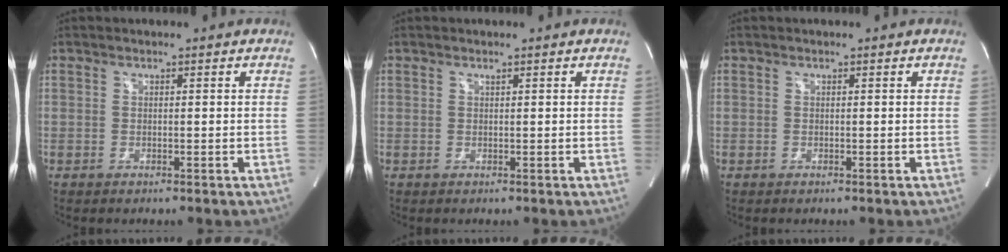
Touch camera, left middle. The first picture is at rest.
{"total": 0.0}
{"total": 0.0}